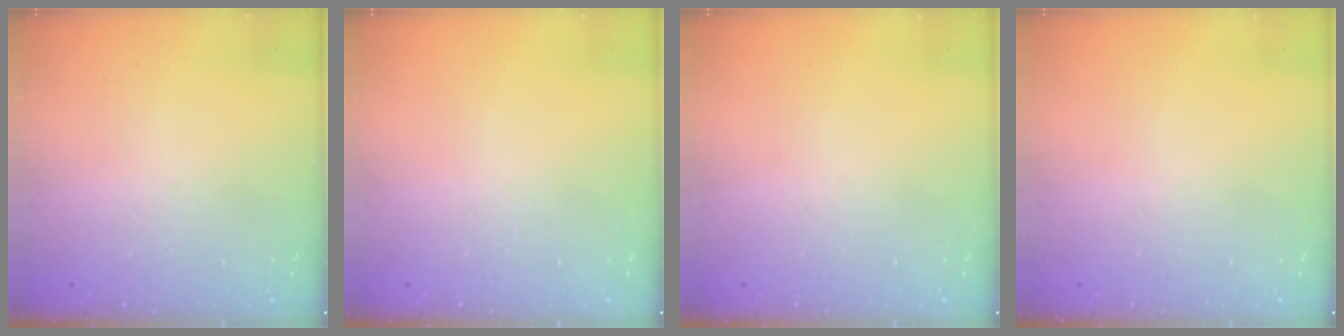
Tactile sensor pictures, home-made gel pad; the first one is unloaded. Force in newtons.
{"total": 0.0}
{"total": 0.0}
{"total": 0.0}